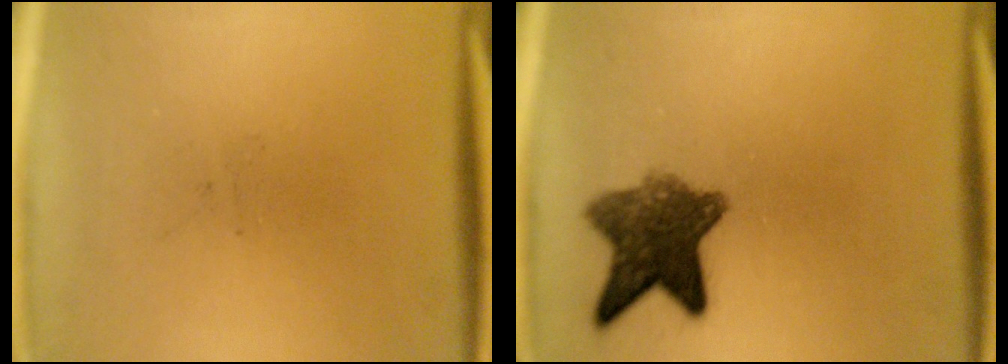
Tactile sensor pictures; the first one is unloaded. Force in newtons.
{"total": 8.5}